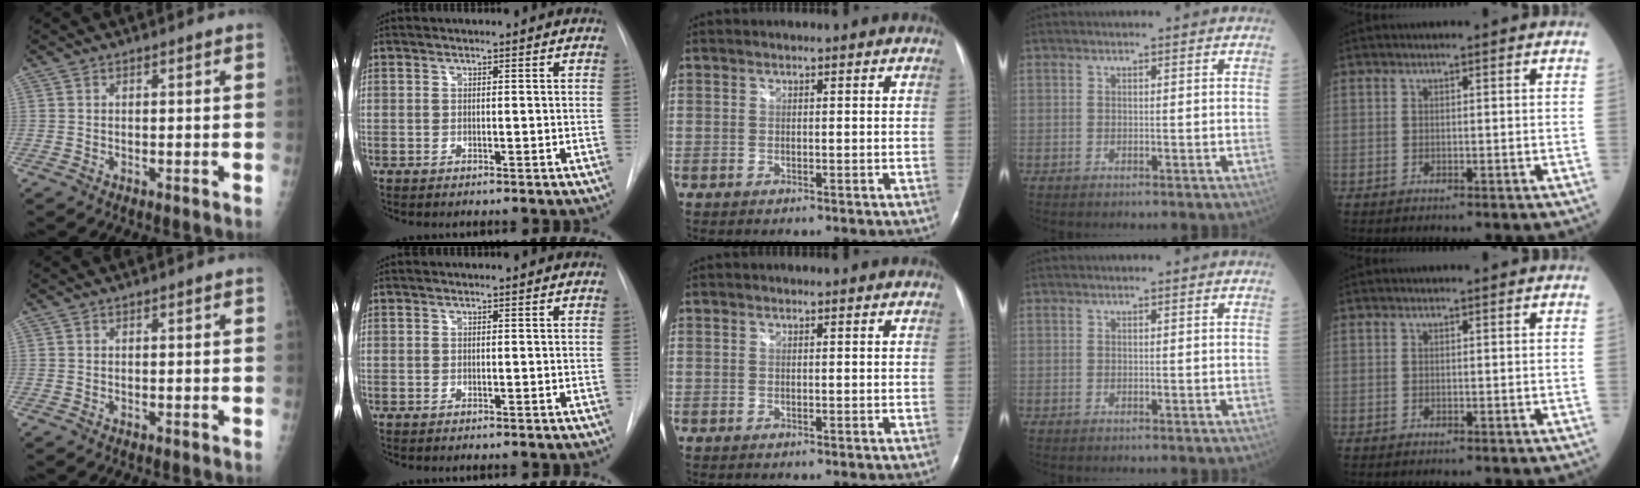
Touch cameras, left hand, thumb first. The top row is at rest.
{}